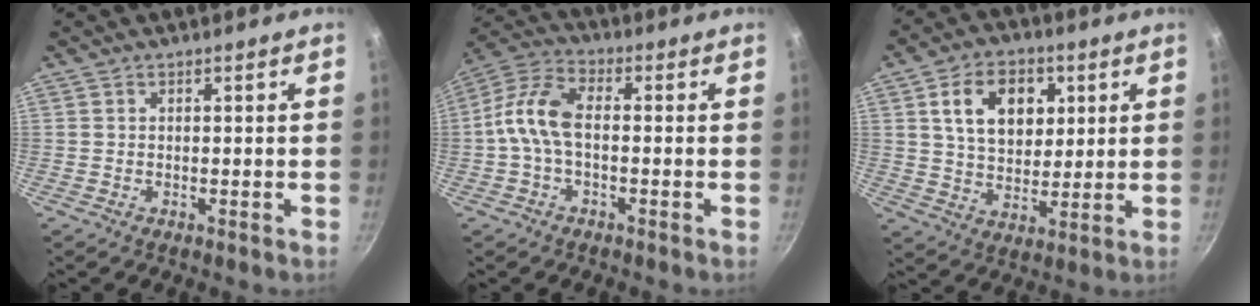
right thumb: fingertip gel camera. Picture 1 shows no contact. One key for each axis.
{"total": 9.1, "fx": -1.1, "fy": 5.0, "fz": 7.5, "tx": -0.154, "ty": 0.038, "tz": -0.038}
{"total": 13.0, "fx": 4.1, "fy": 9.1, "fz": 8.4, "tx": -0.104, "ty": -0.007, "tz": 0.066}